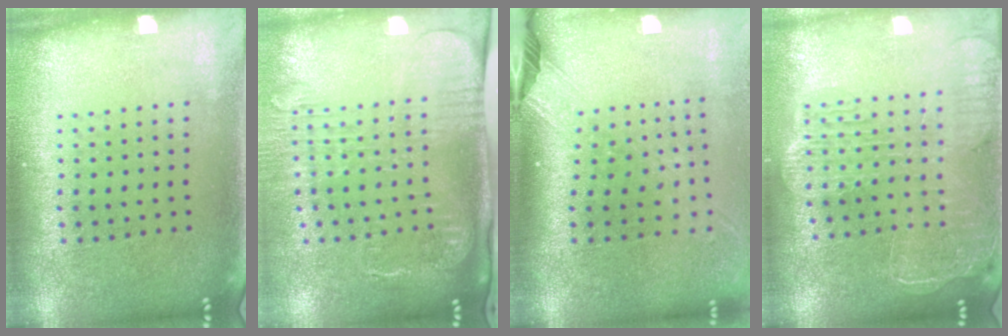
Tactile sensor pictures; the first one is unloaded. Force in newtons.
{"total": 2.6, "press": 2.0, "slide": 1.7}
{"total": 2.5, "press": 1.9, "slide": 1.7}
{"total": 2.5, "press": 2.2, "slide": 1.3}